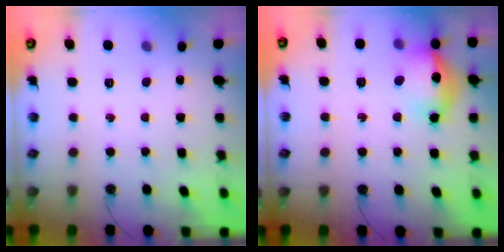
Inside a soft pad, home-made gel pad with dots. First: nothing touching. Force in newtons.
{"total": 15.8, "press": 15.7, "slide": 1.3}